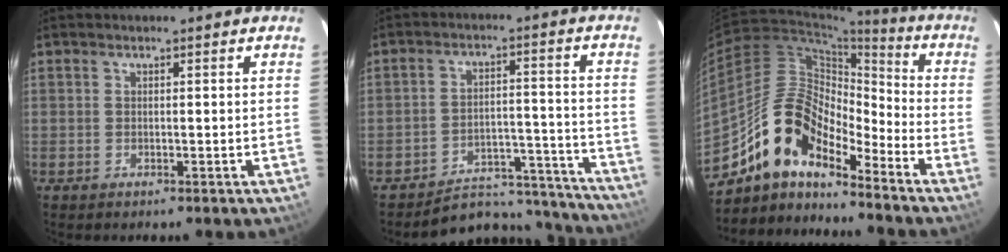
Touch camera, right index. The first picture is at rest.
{"total": 16.4, "force": [-15.3, 5.6, 1.7], "torque": [-0.023, 0.063, -0.197]}
{"total": 14.2, "force": [-11.4, 5.0, 7.0], "torque": [-0.123, 0.015, -0.221]}